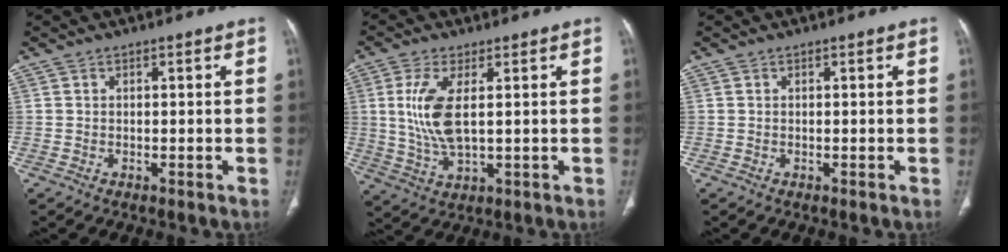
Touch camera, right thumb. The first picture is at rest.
{"total": 9.2, "force": [1.6, 3.5, 8.3], "torque": [-0.194, -0.012, 0.039]}
{"total": 0.0}